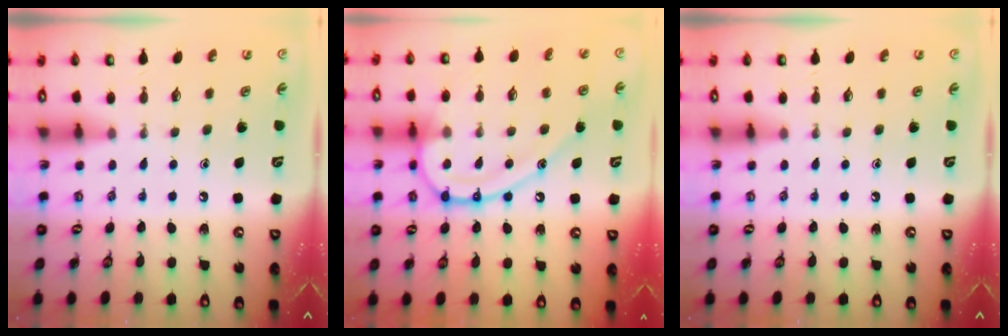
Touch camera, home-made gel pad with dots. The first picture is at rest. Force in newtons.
{"total": 15.6, "press": 15.5, "slide": 1.6}
{"total": 0.0}